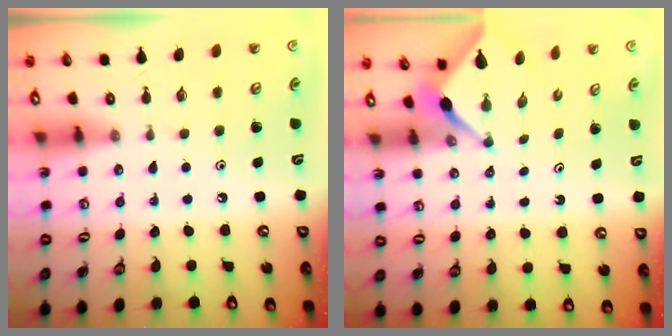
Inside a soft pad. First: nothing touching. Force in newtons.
{"total": 2.6, "press": 2.6, "slide": 0.3}